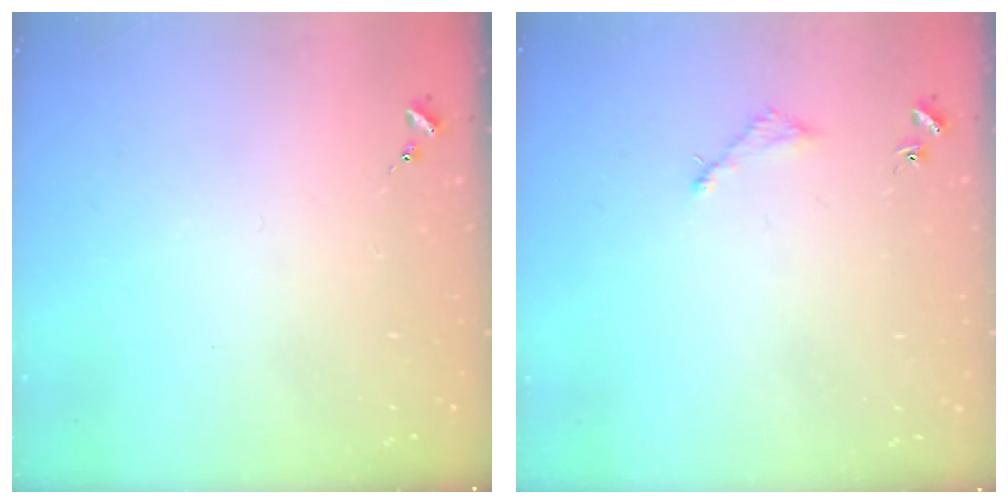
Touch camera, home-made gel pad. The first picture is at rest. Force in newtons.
{"total": 3.0, "press": 3.0, "slide": 0.4}